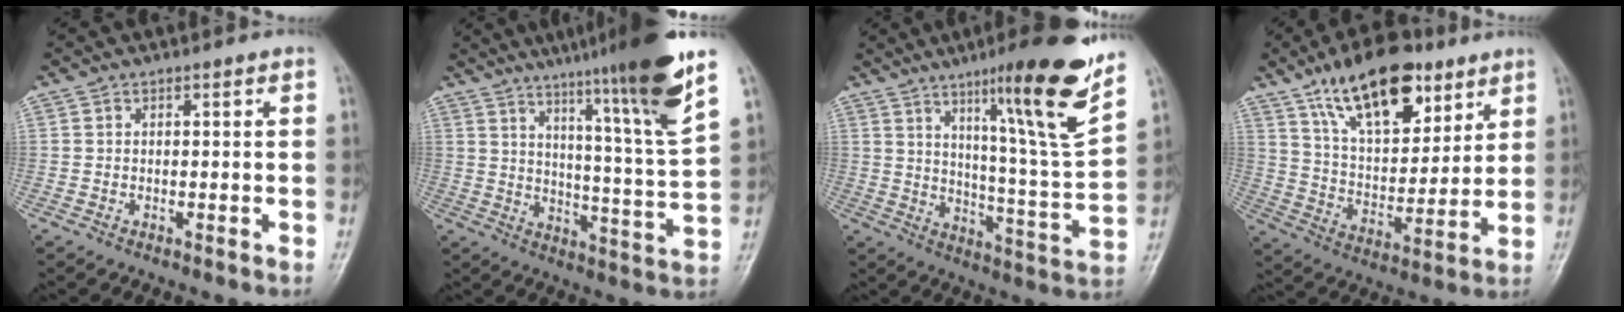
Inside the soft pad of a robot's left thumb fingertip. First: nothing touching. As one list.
[{"total": 19.1, "force": [13.0, -0.2, 14.0], "torque": [-0.194, -0.072, 0.186]}, {"total": 19.7, "force": [12.0, 1.2, 15.6], "torque": [-0.204, -0.068, 0.183]}, {"total": 19.5, "force": [11.8, 9.2, 12.5], "torque": [-0.161, -0.050, 0.206]}]